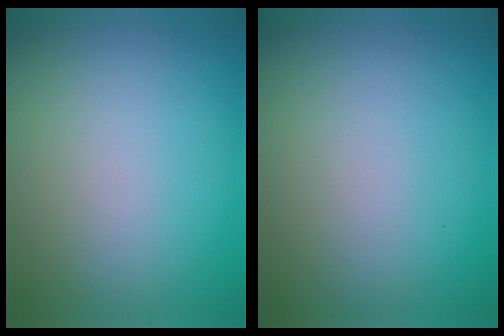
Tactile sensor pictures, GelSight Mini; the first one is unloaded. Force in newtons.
{"total": 0.0}